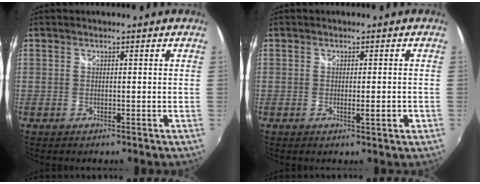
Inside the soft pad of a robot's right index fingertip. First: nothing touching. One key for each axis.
{"total": 2.7, "fx": -0.7, "fy": 0.3, "fz": 2.6, "tx": -0.039, "ty": -0.004, "tz": -0.009}